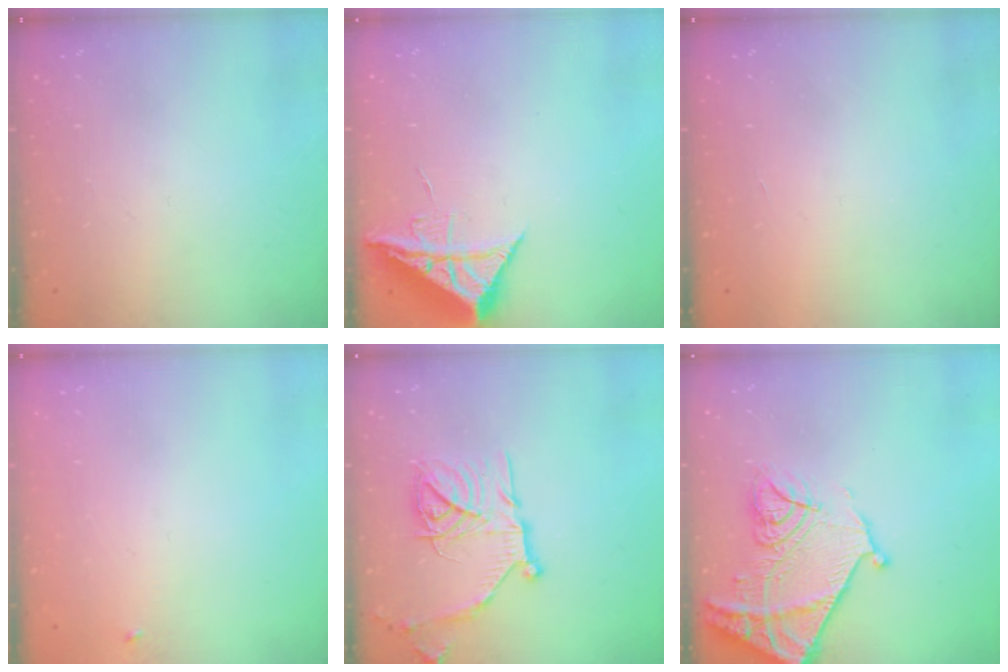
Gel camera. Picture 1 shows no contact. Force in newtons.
{"total": 7.7, "press": 7.7, "slide": 0.4}
{"total": 1.7, "press": 1.7, "slide": 0.1}
{"total": 2.3, "press": 2.3, "slide": 0.2}
{"total": 19.5, "press": 19.4, "slide": 1.7}
{"total": 15.3, "press": 15.3, "slide": 1.6}